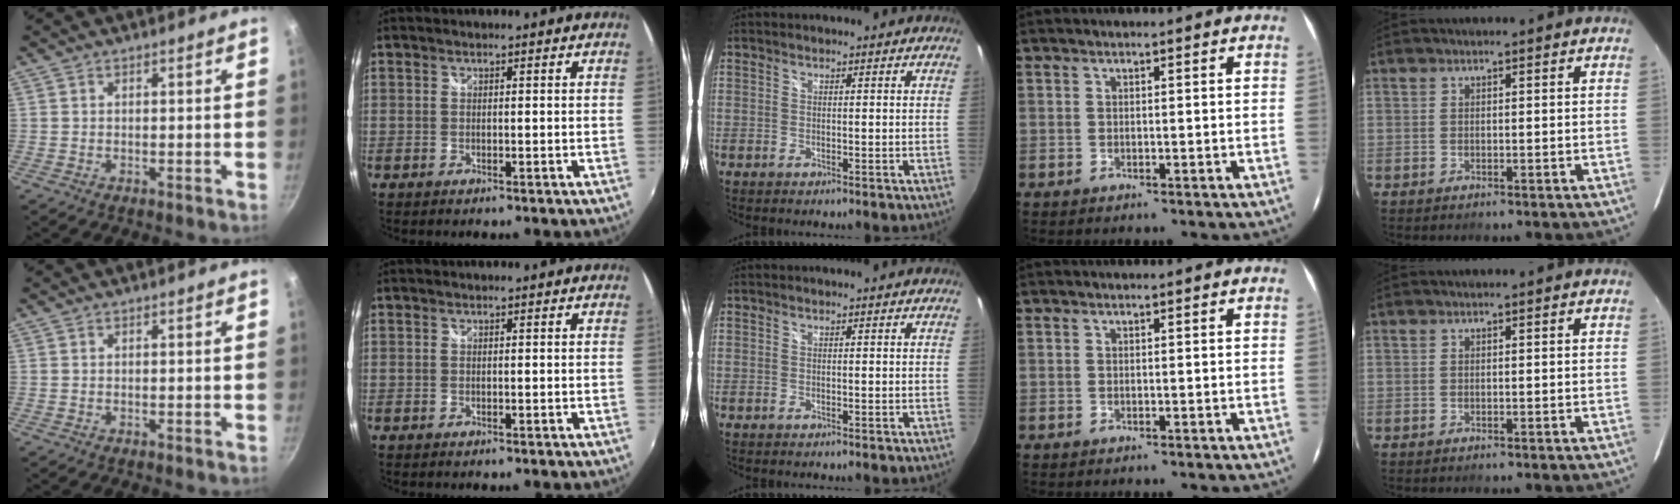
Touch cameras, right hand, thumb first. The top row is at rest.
{}